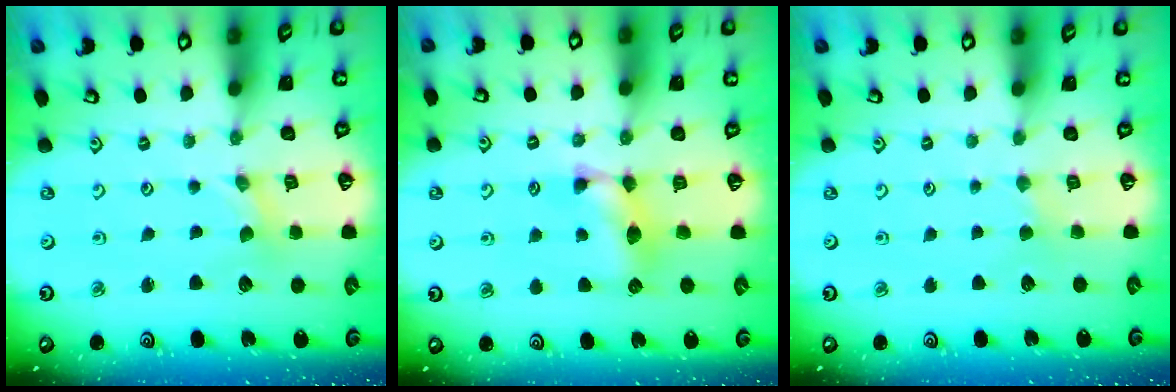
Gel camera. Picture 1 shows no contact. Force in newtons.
{"total": 9.5, "press": 9.5, "slide": 0.3}
{"total": 1.7, "press": 1.6, "slide": 0.4}